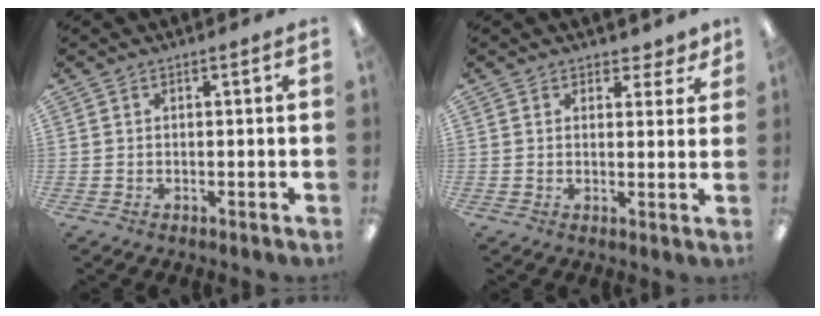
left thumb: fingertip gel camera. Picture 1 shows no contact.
{"total": 3.2, "force": [2.4, 1.9, 0.6], "torque": [0.006, -0.011, 0.040]}